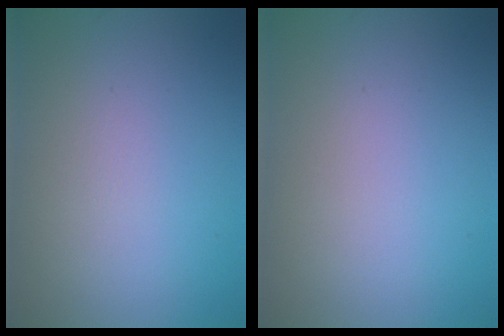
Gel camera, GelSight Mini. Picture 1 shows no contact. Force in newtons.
{"total": 0.0}